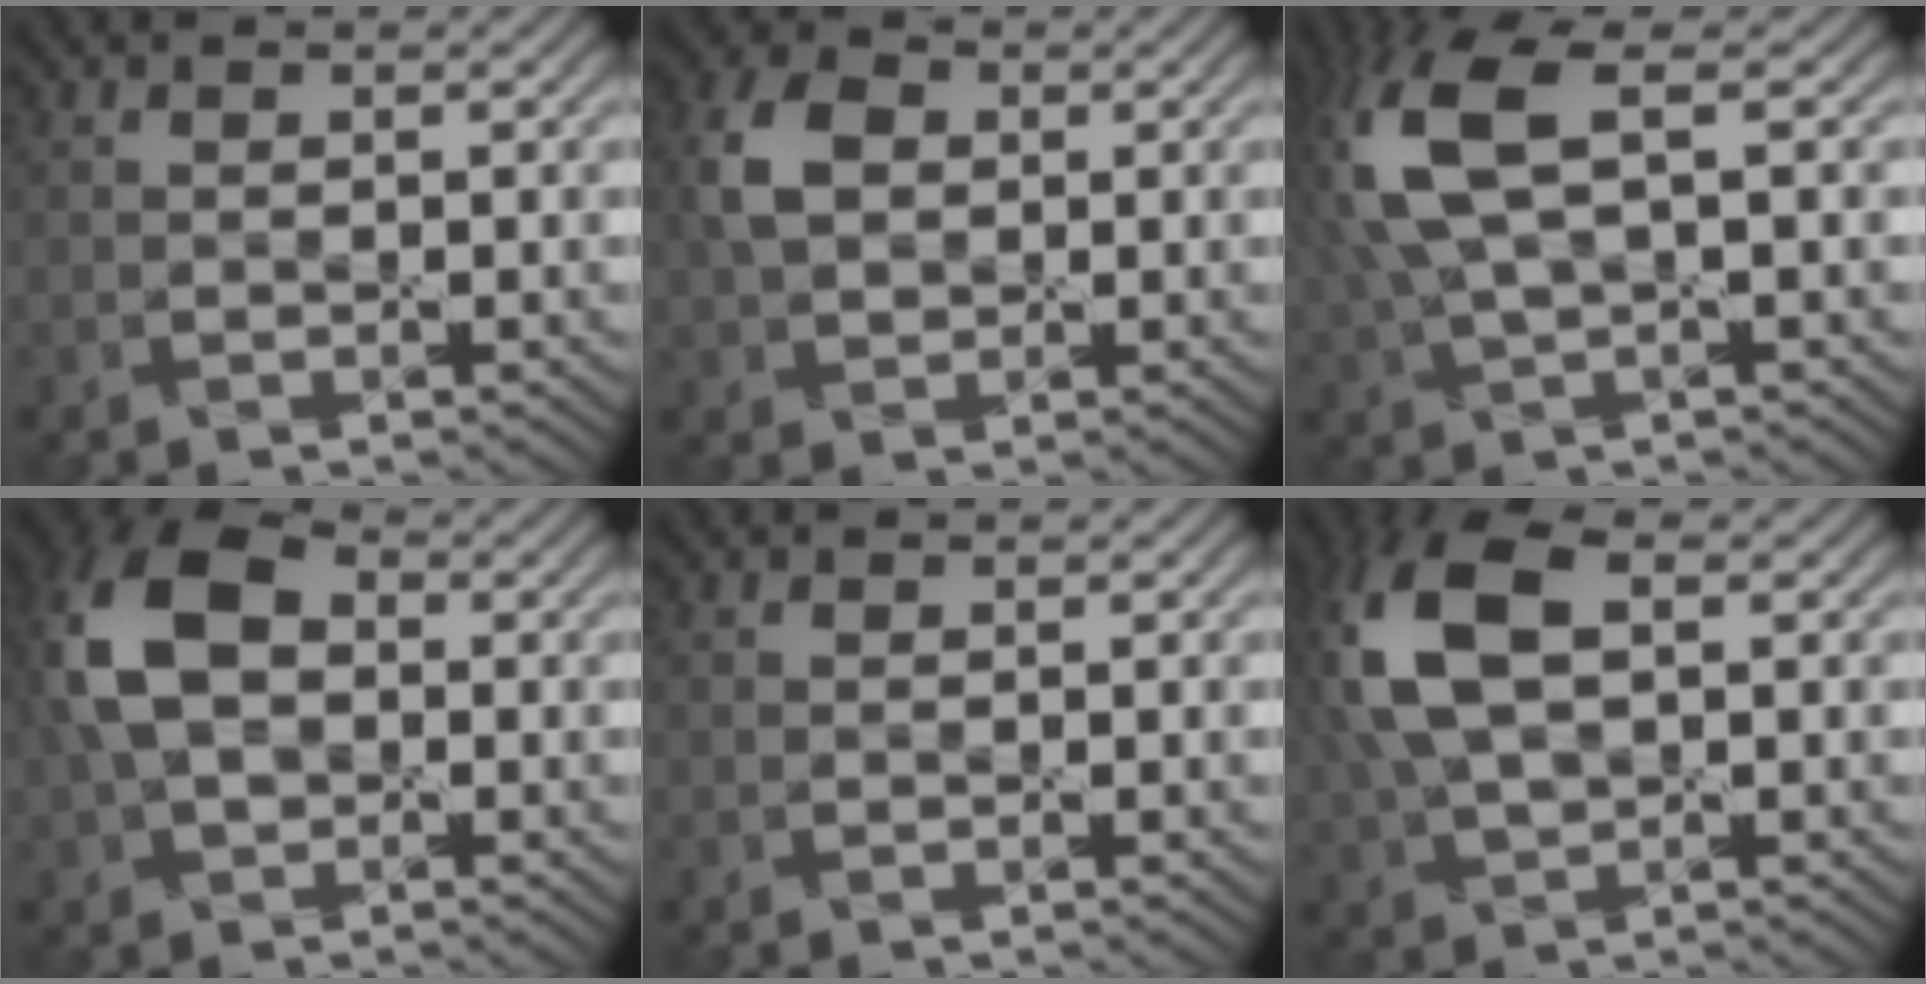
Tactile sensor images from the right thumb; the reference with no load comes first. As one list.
[{"total": 5.1, "force": [0.9, 3.7, 3.4], "torque": [-0.084, 0.007, 0.010]}, {"total": 10.6, "force": [2.9, 4.2, 9.2], "torque": [-0.241, 0.015, 0.058]}, {"total": 12.1, "force": [0.9, 8.1, 9.0], "torque": [-0.212, 0.016, 0.006]}, {"total": 0.0}, {"total": 11.6, "force": [2.6, 6.4, 9.3], "torque": [-0.245, 0.013, 0.050]}]